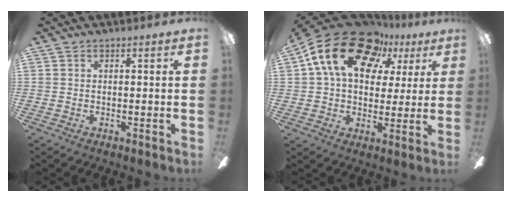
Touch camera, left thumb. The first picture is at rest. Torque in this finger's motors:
{"motor_torque": [0.27, 1.09, 1.69, -1.08, 0.38]}